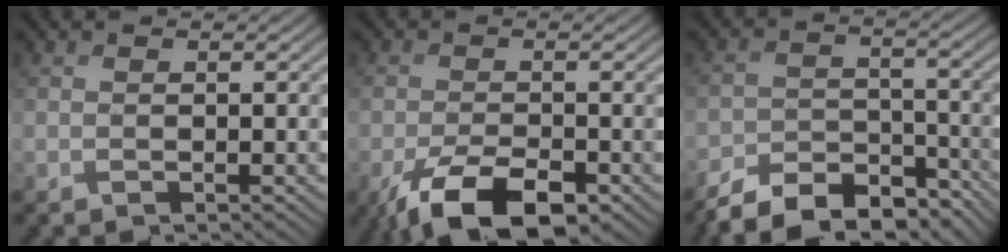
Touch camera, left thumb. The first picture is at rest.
{"total": 8.0, "force": [-4.8, 3.7, 5.2], "torque": [-0.086, -0.010, -0.085]}
{"total": 10.9, "force": [-9.5, 4.3, 3.3], "torque": [-0.050, -0.022, -0.152]}